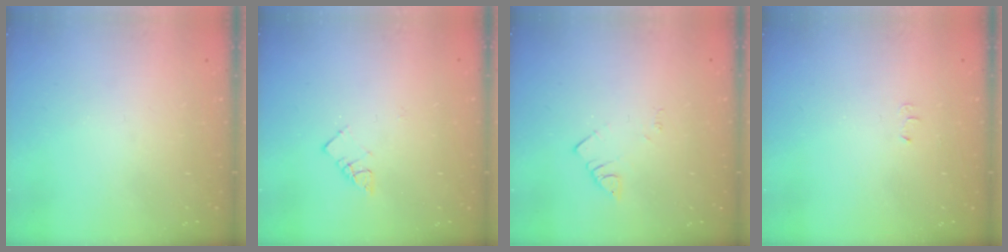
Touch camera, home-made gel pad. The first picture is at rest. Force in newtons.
{"total": 3.7, "press": 3.7, "slide": 0.2}
{"total": 1.7, "press": 1.6, "slide": 0.3}
{"total": 4.2, "press": 4.2, "slide": 0.5}